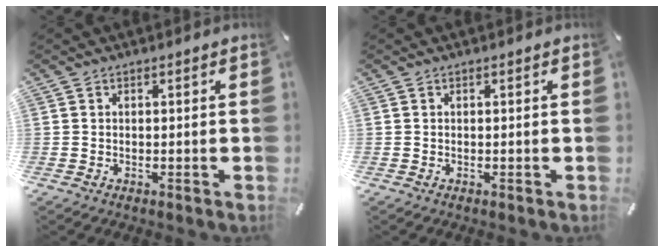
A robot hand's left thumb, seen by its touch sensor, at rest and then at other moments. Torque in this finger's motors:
{"motor_torque": [-0.13, -0.05, -0.10, 0.01, -0.02]}